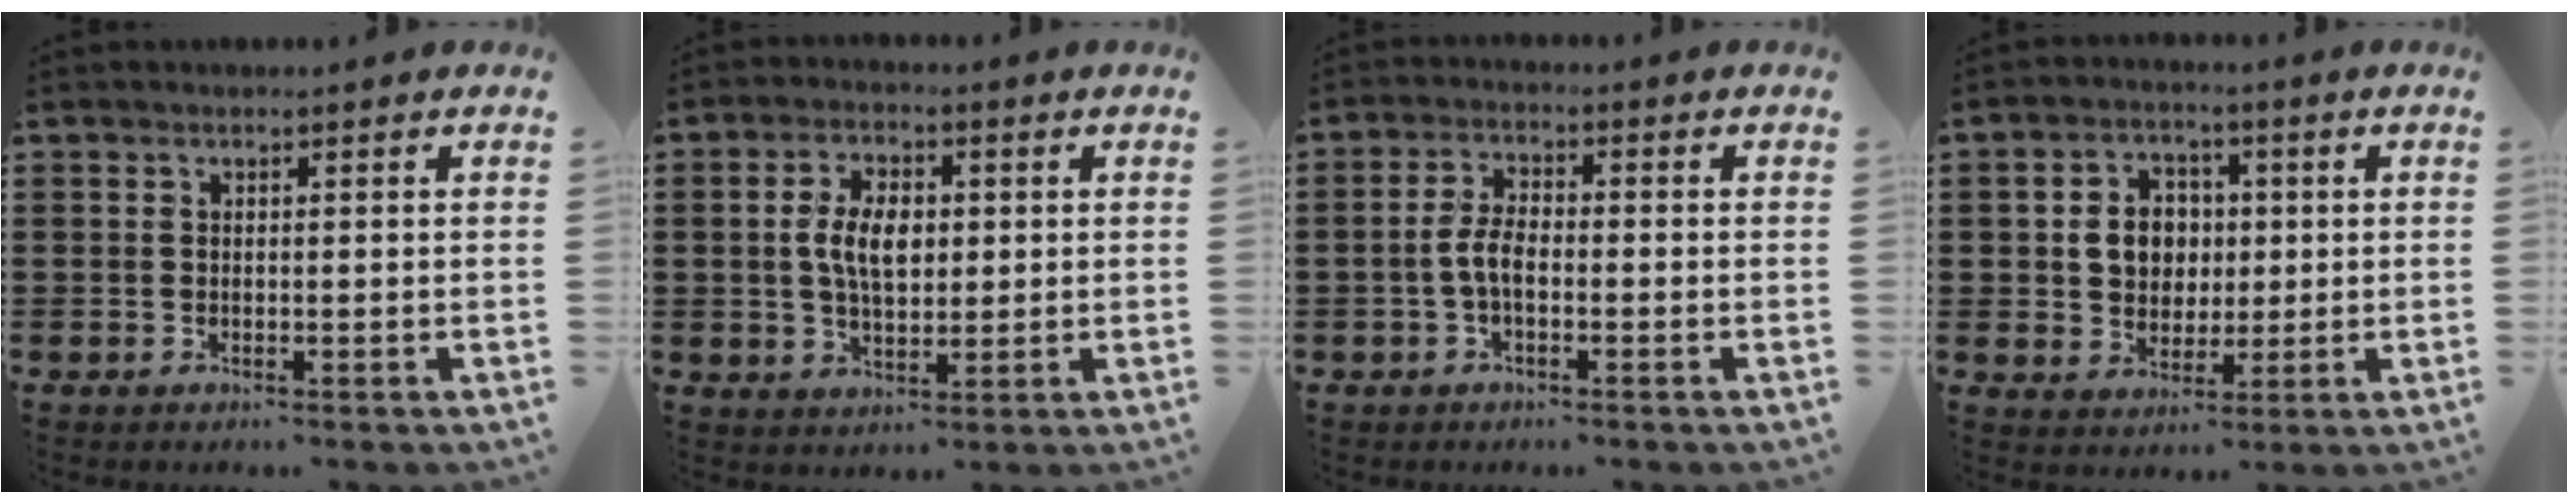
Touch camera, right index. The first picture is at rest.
{"total": 6.3, "force": [0.4, 3.4, 5.3], "torque": [-0.105, 0.007, 0.002]}
{"total": 4.0, "force": [-1.1, 1.6, 3.5], "torque": [-0.083, 0.000, -0.027]}
{"total": 6.2, "force": [0.5, 5.3, 3.1], "torque": [-0.063, 0.012, 0.004]}